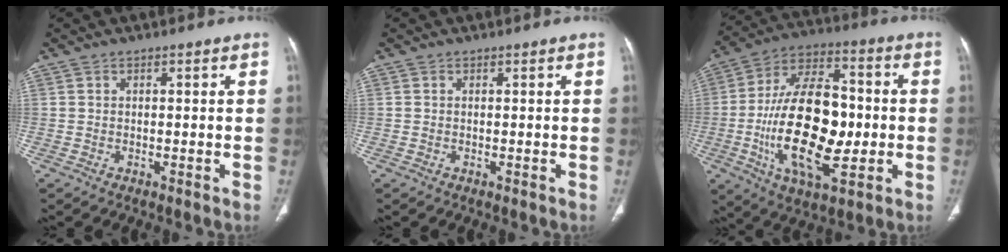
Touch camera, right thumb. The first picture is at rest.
{"total": 0.0}
{"total": 23.9, "force": [-2.9, 12.2, 20.3], "torque": [-0.345, 0.015, -0.040]}